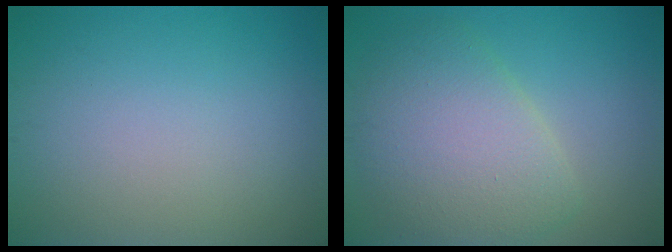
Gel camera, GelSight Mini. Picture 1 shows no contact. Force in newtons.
{"total": 6.5, "press": 6.4, "slide": 0.6}